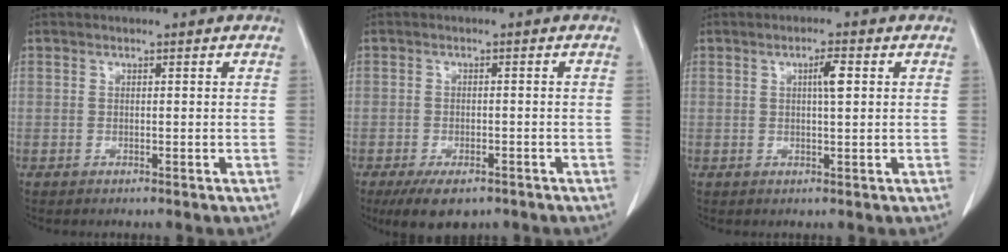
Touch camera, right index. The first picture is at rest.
{"total": 5.9, "force": [-4.1, 2.7, 3.3], "torque": [-0.050, -0.005, -0.062]}
{"total": 2.8, "force": [0.8, 0.3, 2.7], "torque": [-0.044, 0.002, 0.012]}